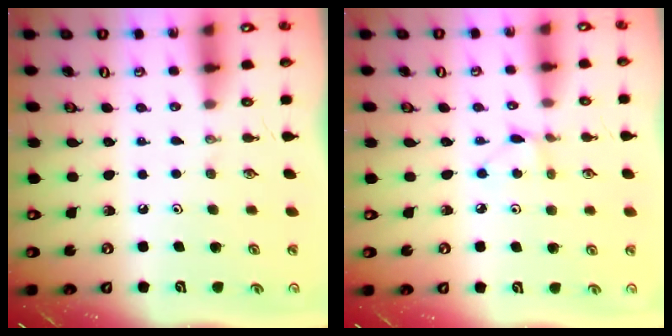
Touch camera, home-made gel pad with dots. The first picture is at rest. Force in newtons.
{"total": 2.9, "press": 2.9, "slide": 0.4}